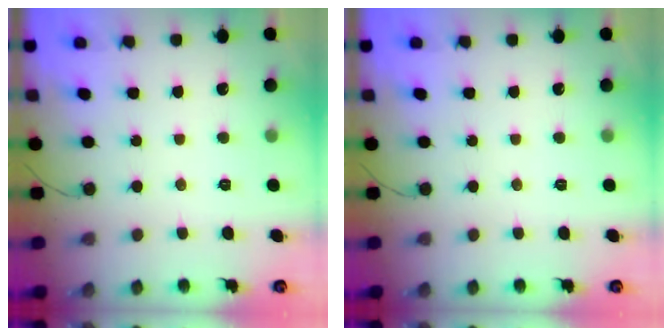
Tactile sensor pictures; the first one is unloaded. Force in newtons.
{"total": 0.0}